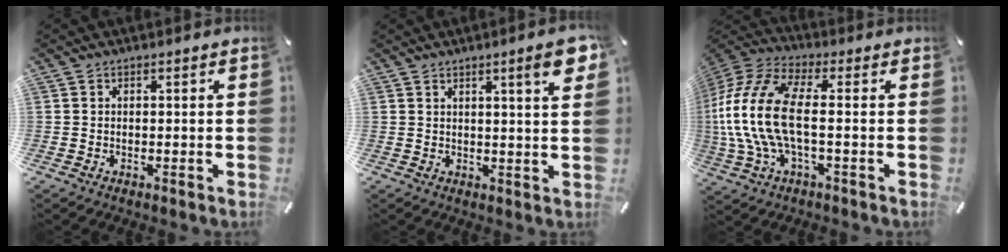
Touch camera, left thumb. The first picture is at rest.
{"total": 6.6, "force": [3.4, 0.8, 5.7], "torque": [-0.081, -0.016, 0.050]}
{"total": 16.8, "force": [-1.0, 7.6, 14.9], "torque": [-0.328, -0.010, -0.022]}